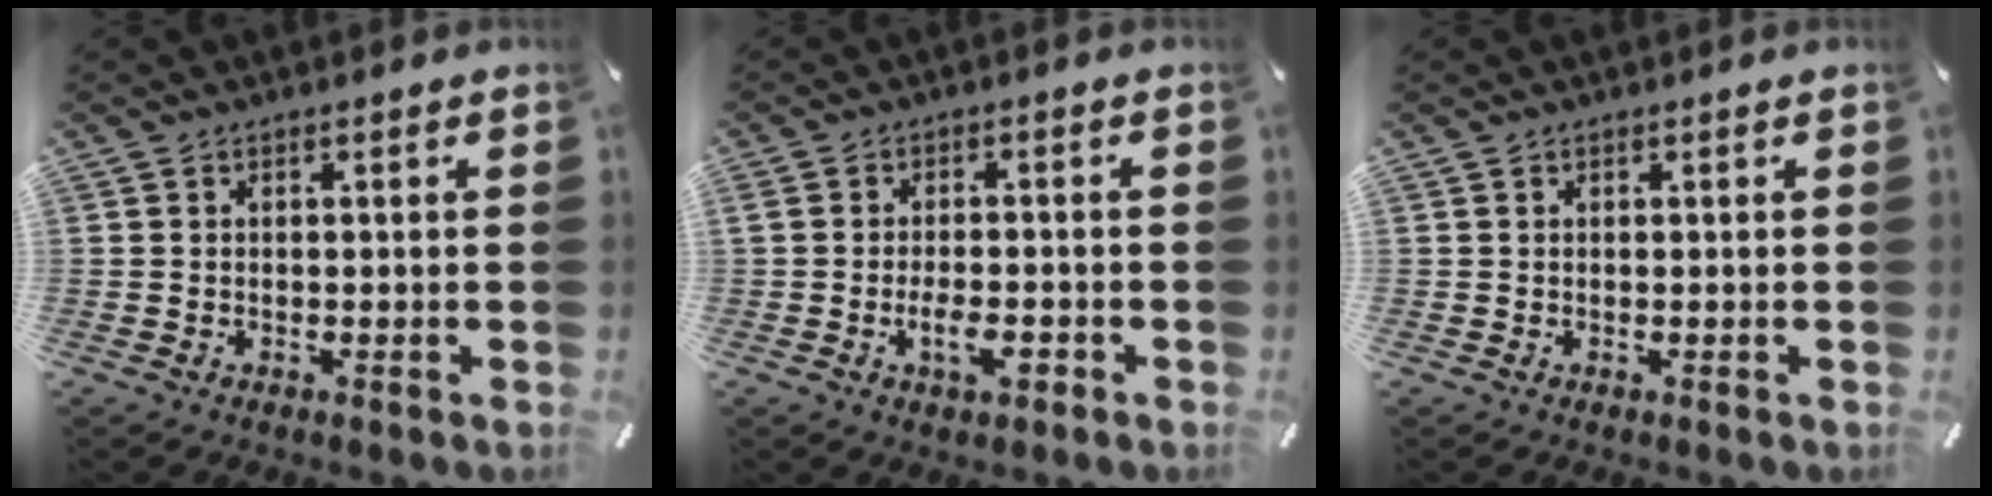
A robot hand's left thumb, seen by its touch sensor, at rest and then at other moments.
{"total": 5.8, "force": [-2.1, 2.3, 4.8], "torque": [-0.090, 0.004, -0.035]}
{"total": 0.0}